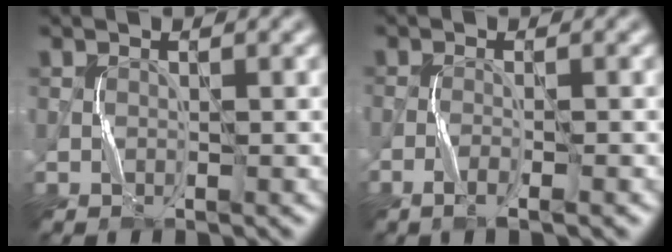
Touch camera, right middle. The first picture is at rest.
{"total": 1.8, "force": [-1.3, -0.1, 1.3], "torque": [-0.033, 0.000, -0.026]}